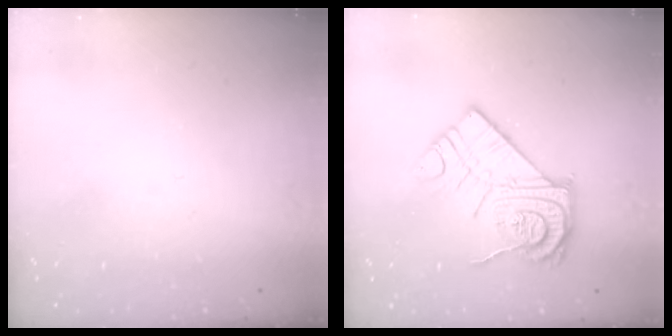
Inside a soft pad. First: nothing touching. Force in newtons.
{"total": 14.9, "press": 14.8, "slide": 1.2}